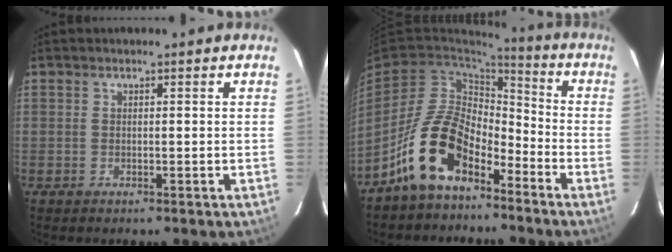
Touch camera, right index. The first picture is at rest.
{"total": 14.0, "force": [-8.6, 7.2, 8.4], "torque": [-0.165, 0.021, -0.158]}